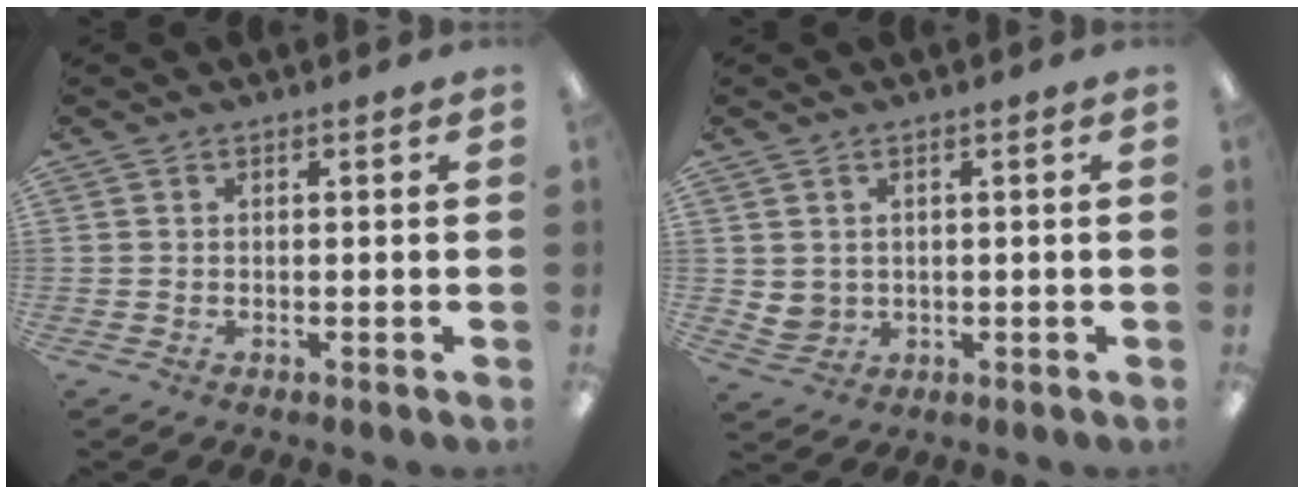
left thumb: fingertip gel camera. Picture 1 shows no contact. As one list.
[{"total": 3.3, "force": [1.6, 2.9, 0.4], "torque": [-0.015, -0.002, 0.032]}]